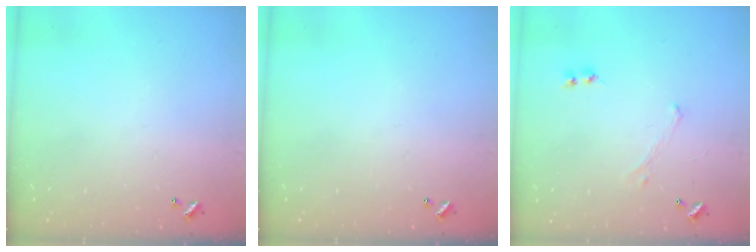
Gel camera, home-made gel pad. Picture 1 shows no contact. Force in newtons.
{"total": 0.0}
{"total": 0.0}